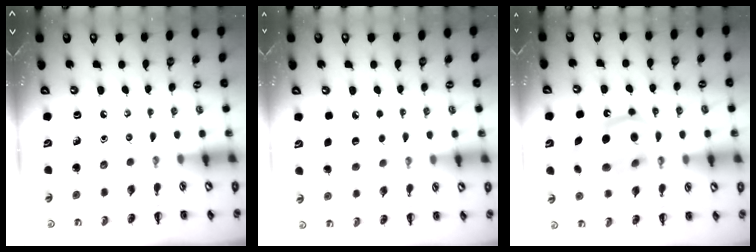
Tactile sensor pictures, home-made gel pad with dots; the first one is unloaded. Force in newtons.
{"total": 6.7, "press": 6.5, "slide": 1.7}
{"total": 16.8, "press": 16.5, "slide": 3.1}